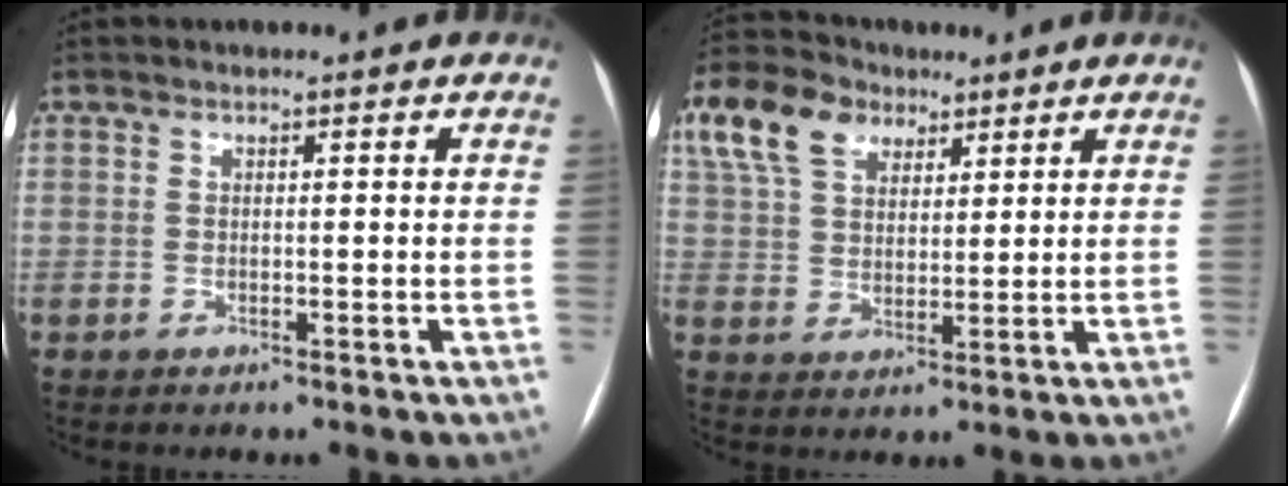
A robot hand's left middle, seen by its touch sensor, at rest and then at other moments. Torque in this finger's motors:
{"motor_torque": [1.15, -0.99, 0.28, 0.14]}